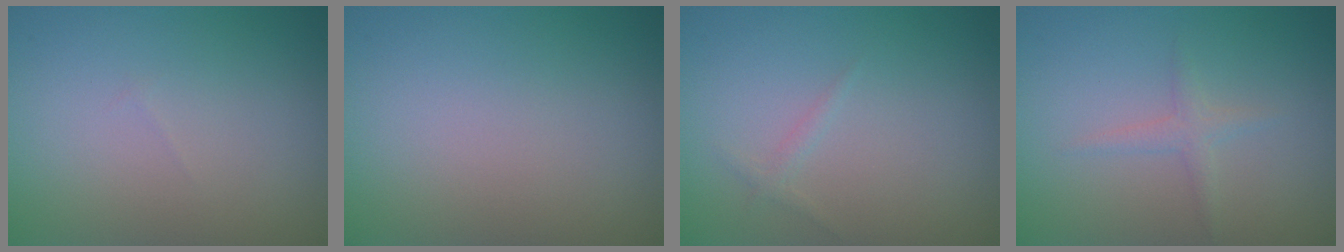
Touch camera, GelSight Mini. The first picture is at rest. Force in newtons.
{"total": 0.0}
{"total": 0.6, "press": 0.6, "slide": 0.1}
{"total": 1.3, "press": 1.3, "slide": 0.0}